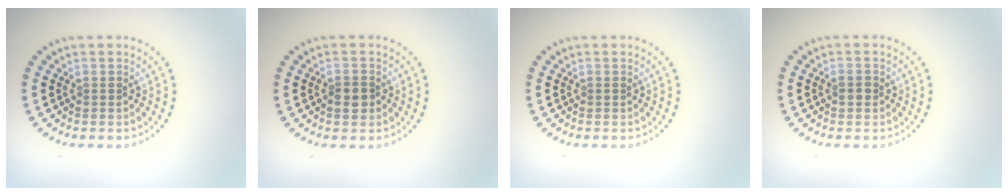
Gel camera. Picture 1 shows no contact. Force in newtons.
{"total": 1.8, "press": 1.7, "slide": 0.6}
{"total": 0.0}
{"total": 1.2, "press": 1.2, "slide": 0.1}